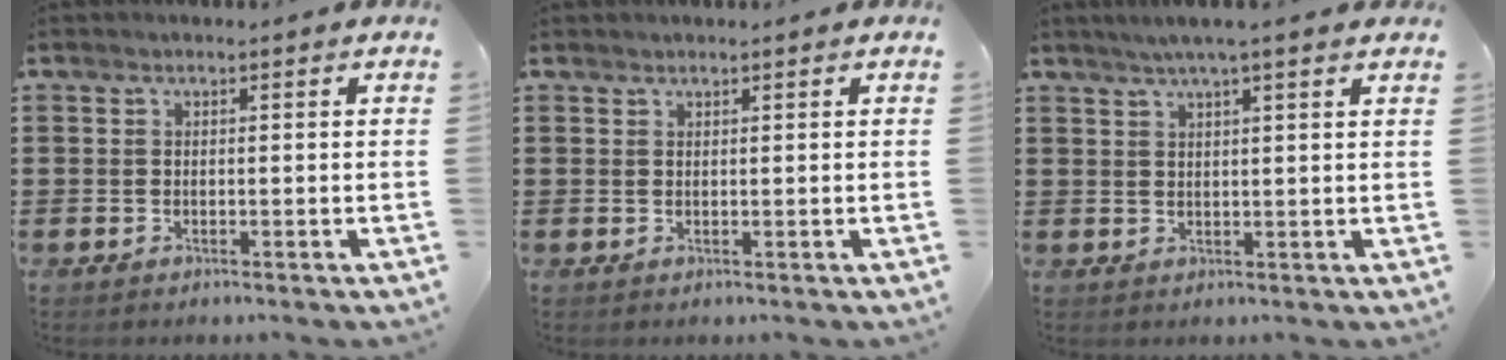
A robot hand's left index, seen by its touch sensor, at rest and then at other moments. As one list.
[{"total": 0.7, "force": [0.7, 0.1, 0.0], "torque": [-0.002, 0.000, 0.015]}, {"total": 3.2, "force": [2.5, -0.3, 2.0], "torque": [-0.044, -0.001, 0.044]}]